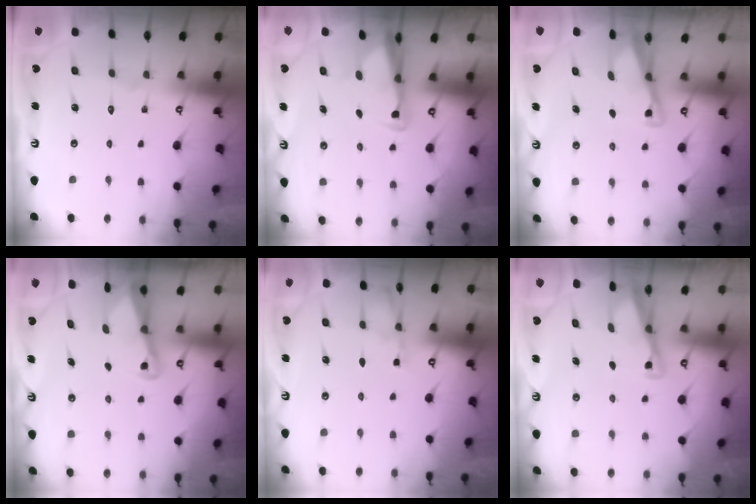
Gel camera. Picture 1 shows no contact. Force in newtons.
{"total": 2.8, "press": 2.7, "slide": 1.0}
{"total": 2.9, "press": 2.9, "slide": 0.3}
{"total": 2.3, "press": 2.3, "slide": 0.3}
{"total": 2.4, "press": 2.4, "slide": 0.5}
{"total": 2.9, "press": 2.9, "slide": 0.3}